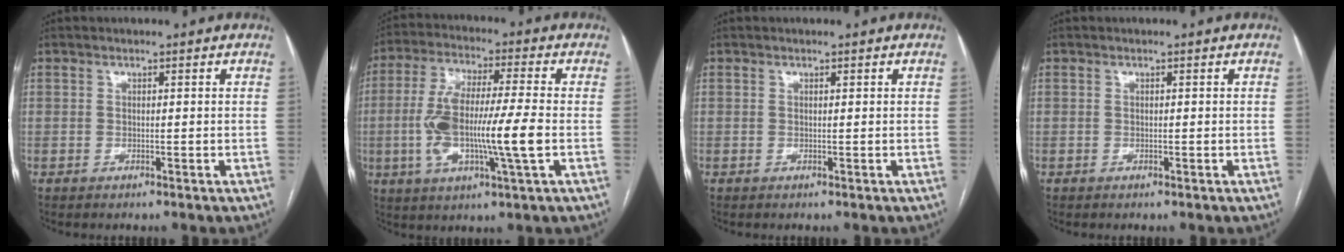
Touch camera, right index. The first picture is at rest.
{"total": 13.7, "force": [-1.9, 1.2, 13.5], "torque": [-0.265, 0.004, -0.035]}
{"total": 0.0}
{"total": 0.0}